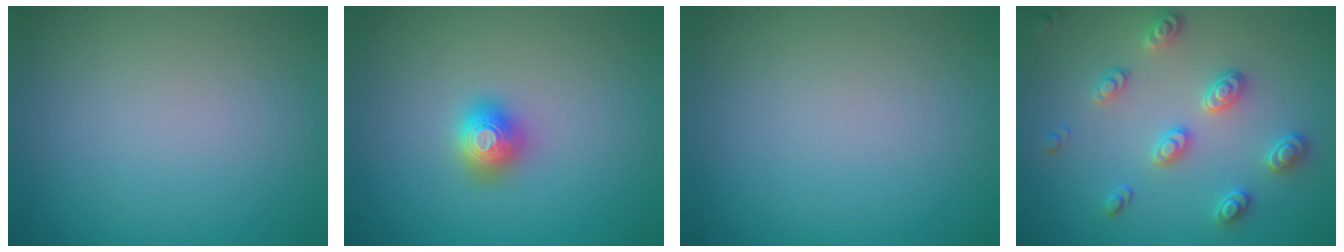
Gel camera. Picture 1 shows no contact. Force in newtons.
{"total": 2.0, "press": 2.0, "slide": 0.2}
{"total": 0.0}
{"total": 3.0, "press": 2.9, "slide": 0.6}